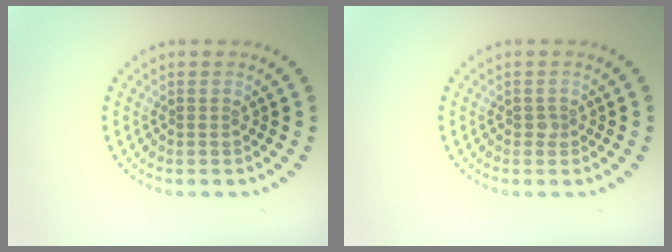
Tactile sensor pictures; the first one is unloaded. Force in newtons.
{"total": 0.7, "press": 0.6, "slide": 0.3}